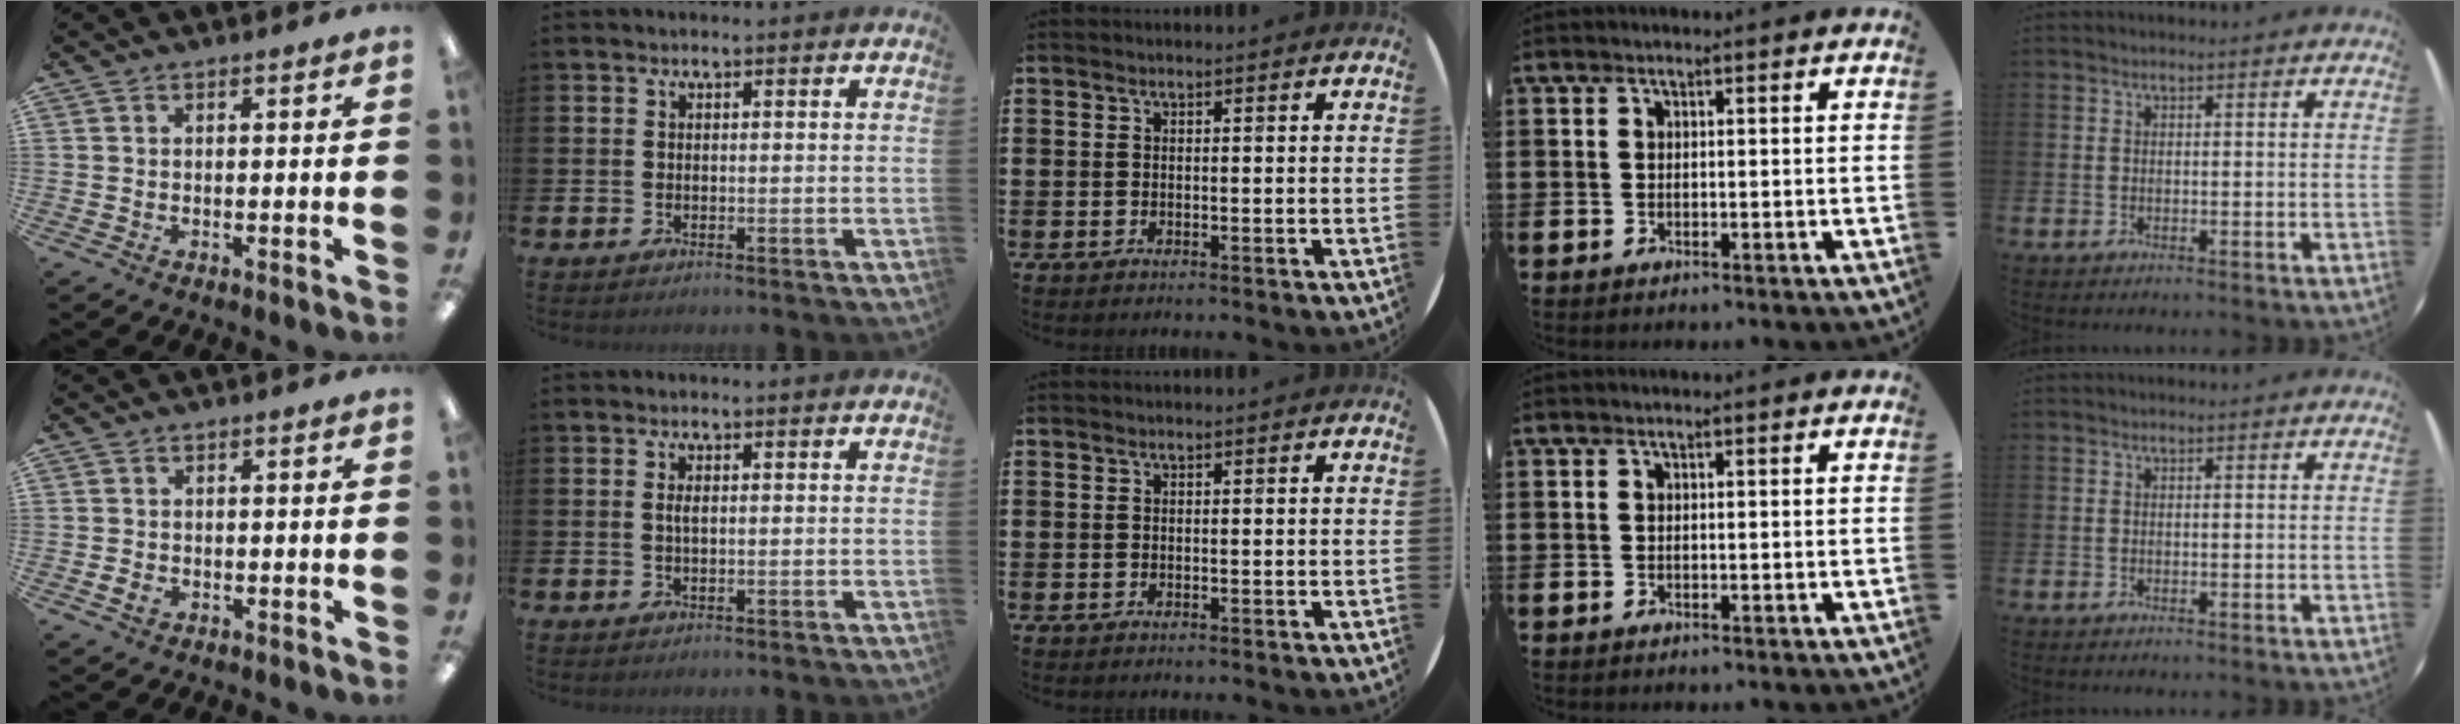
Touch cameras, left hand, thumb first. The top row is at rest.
{"thumb": {"total": 1.9, "force": [-0.6, 1.4, 1.1], "torque": [-0.018, 0.004, -0.010]}, "index": {"total": 1.1, "force": [0.3, 0.4, 1.0], "torque": [-0.018, 0.003, 0.002]}}